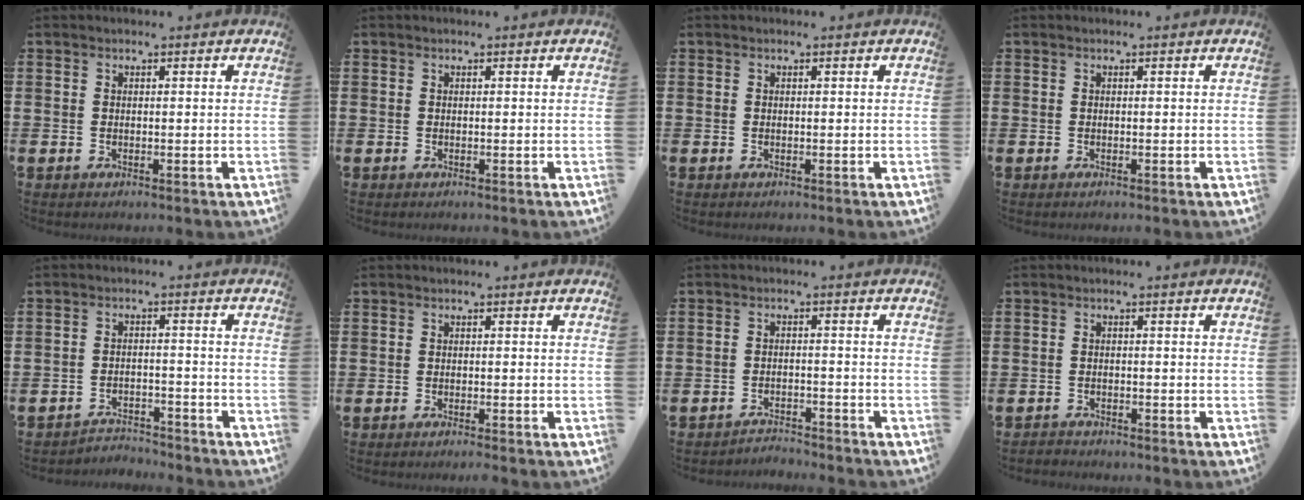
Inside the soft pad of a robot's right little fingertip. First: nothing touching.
{"total": 0.0}
{"total": 0.0}
{"total": 0.0}
{"total": 2.7, "force": [-2.7, 0.2, -0.2], "torque": [-0.005, 0.003, -0.060]}
{"total": 0.6, "force": [-0.5, 0.0, 0.4], "torque": [-0.006, -0.004, -0.008]}
{"total": 2.3, "force": [-2.3, 0.0, -0.3], "torque": [-0.002, 0.003, -0.051]}
{"total": 0.9, "force": [-0.9, 0.1, -0.1], "torque": [0.000, 0.002, -0.021]}